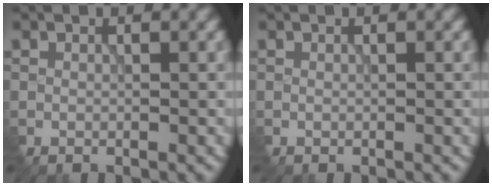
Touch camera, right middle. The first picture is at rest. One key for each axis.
{"total": 0.0}